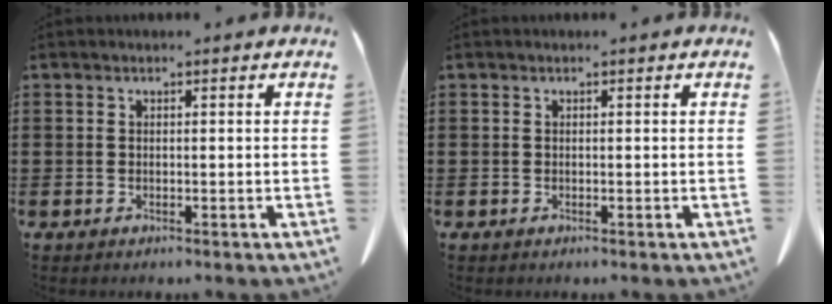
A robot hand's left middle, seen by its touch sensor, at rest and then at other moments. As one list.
[{"total": 0.0}]